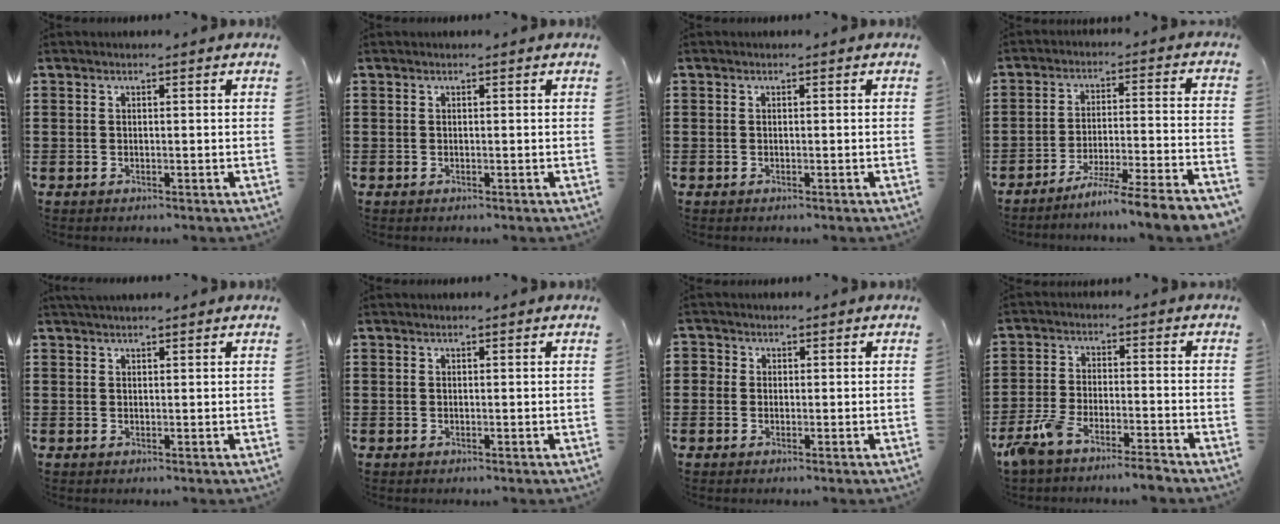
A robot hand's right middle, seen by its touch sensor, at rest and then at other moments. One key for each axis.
{"total": 0.0}
{"total": 0.0}
{"total": 7.2, "fx": -6.4, "fy": -1.3, "fz": 3.0, "tx": -0.048, "ty": -0.016, "tz": -0.123}
{"total": 1.3, "fx": 1.3, "fy": 0.0, "fz": 0.3, "tx": -0.007, "ty": 0.000, "tz": 0.024}
{"total": 0.0}
{"total": 1.3, "fx": 0.1, "fy": 1.3, "fz": -0.1, "tx": -0.003, "ty": 0.008, "tz": -0.001}
{"total": 6.3, "fx": -5.6, "fy": 0.5, "fz": 2.7, "tx": -0.078, "ty": -0.011, "tz": -0.113}